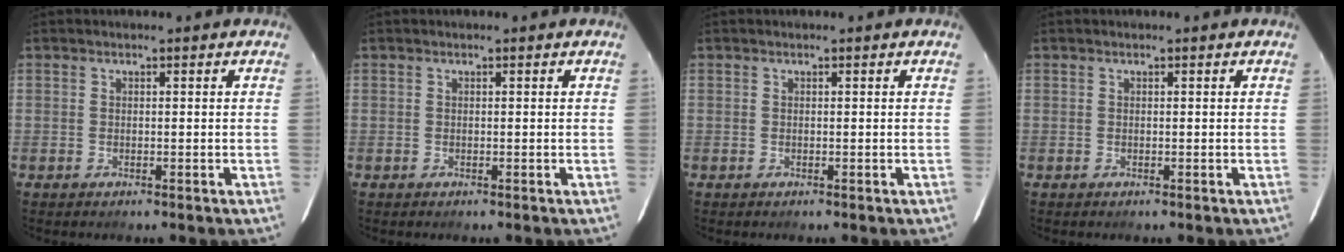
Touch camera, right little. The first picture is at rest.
{"total": 0.0}
{"total": 0.0}
{"total": 0.0}